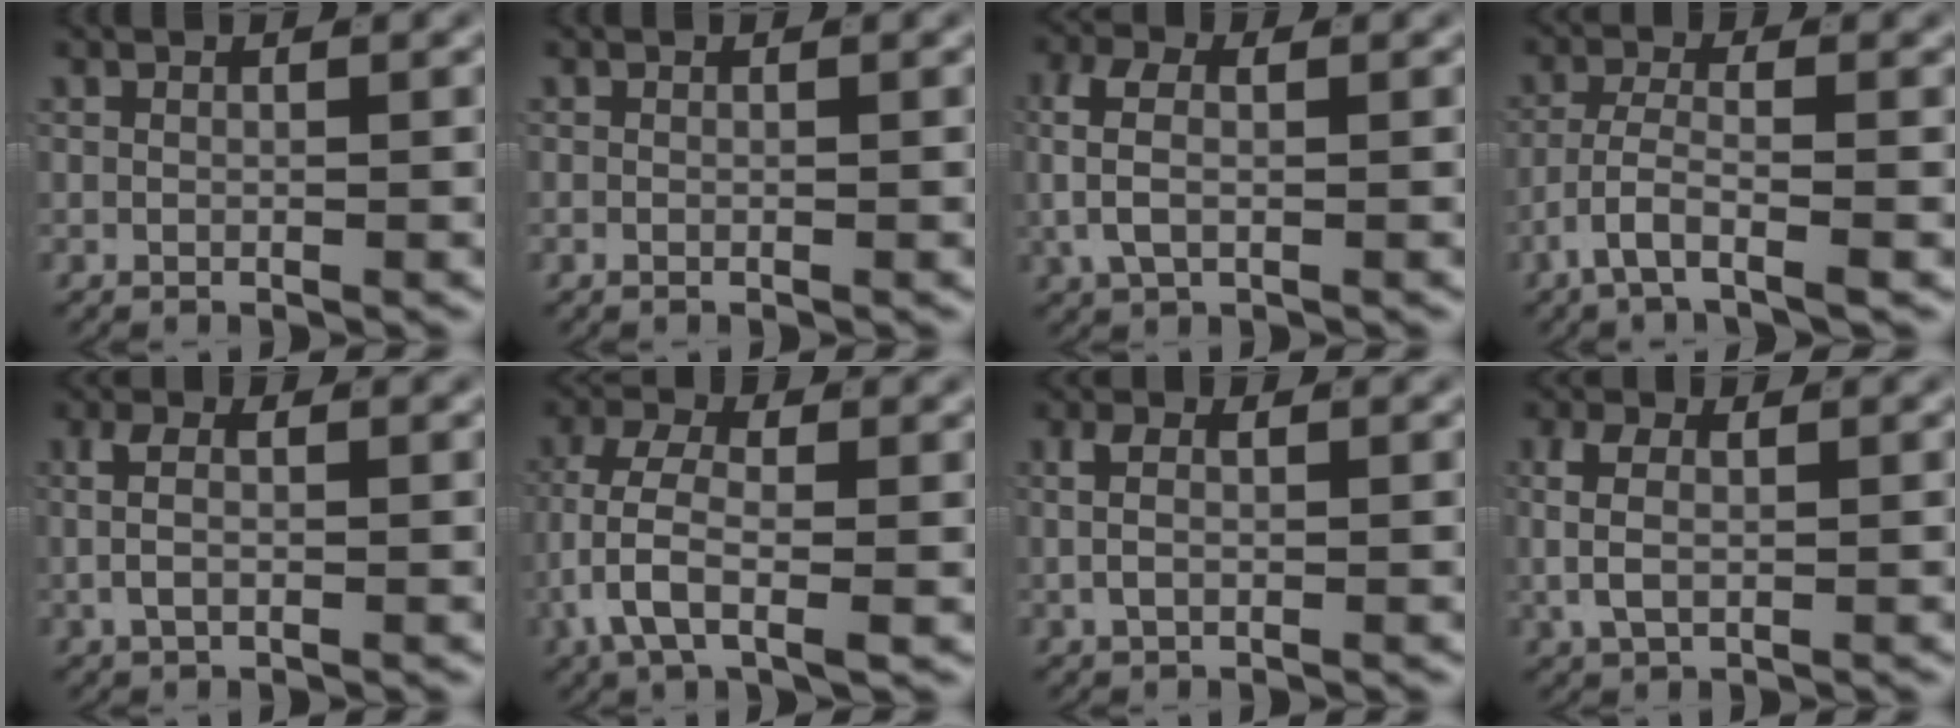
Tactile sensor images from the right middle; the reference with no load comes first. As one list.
[{"total": 0.6, "force": [-0.4, 0.4, 0.2], "torque": [-0.008, -0.001, -0.007]}, {"total": 4.1, "force": [0.2, 2.4, 3.3], "torque": [-0.082, -0.005, 0.006]}, {"total": 3.9, "force": [-2.4, 0.7, 3.0], "torque": [-0.068, -0.013, -0.039]}, {"total": 2.8, "force": [0.0, 1.4, 2.4], "torque": [-0.044, -0.001, -0.002]}, {"total": 5.7, "force": [-0.9, 2.9, 4.9], "torque": [-0.115, -0.018, -0.011]}, {"total": 2.1, "force": [0.2, 1.1, 1.7], "torque": [-0.032, 0.000, 0.003]}, {"total": 3.4, "force": [0.3, 2.1, 2.6], "torque": [-0.063, -0.004, 0.007]}]